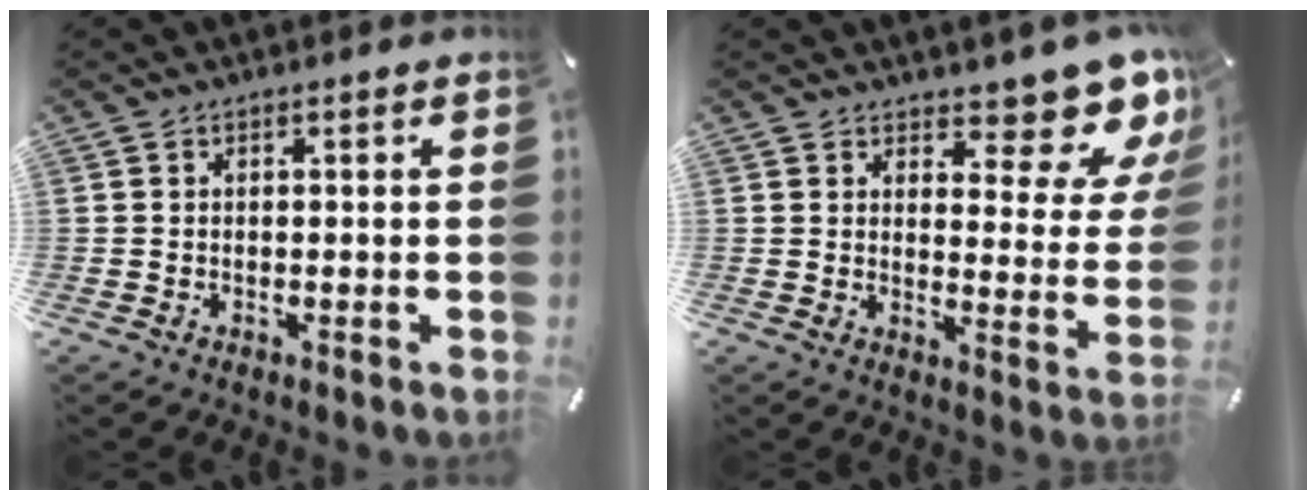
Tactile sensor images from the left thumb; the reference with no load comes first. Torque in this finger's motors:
{"motor_torque": [0.68, -0.13, 0.05, 0.05, 0.09]}